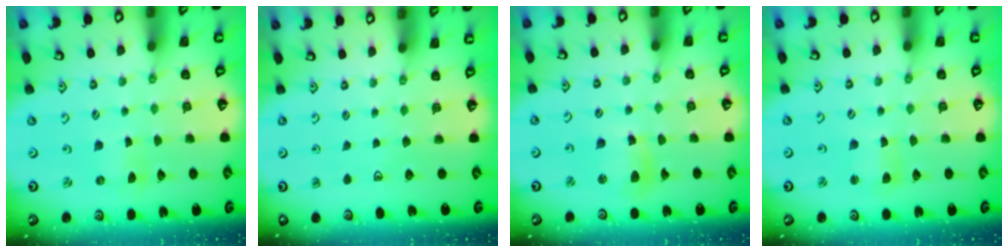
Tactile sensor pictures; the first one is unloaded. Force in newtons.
{"total": 0.0}
{"total": 8.8, "press": 8.8, "slide": 1.0}
{"total": 2.5, "press": 2.5, "slide": 0.3}